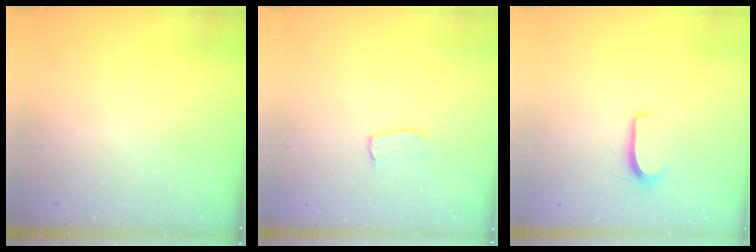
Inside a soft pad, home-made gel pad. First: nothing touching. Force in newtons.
{"total": 4.0, "press": 4.0, "slide": 0.2}
{"total": 6.1, "press": 6.0, "slide": 0.7}